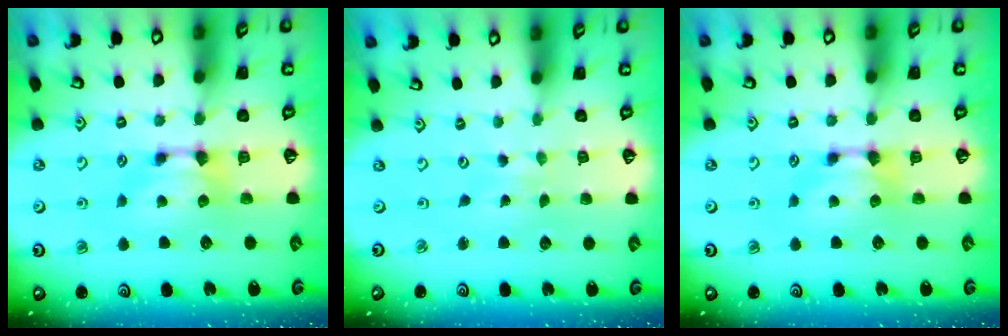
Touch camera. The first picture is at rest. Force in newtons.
{"total": 5.1, "press": 5.0, "slide": 0.3}
{"total": 0.0}